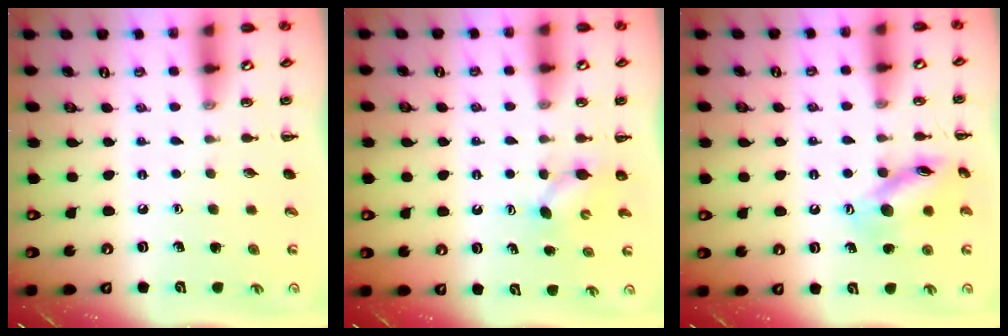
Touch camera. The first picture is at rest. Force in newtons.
{"total": 3.9, "press": 3.7, "slide": 1.0}
{"total": 13.7, "press": 13.7, "slide": 0.9}